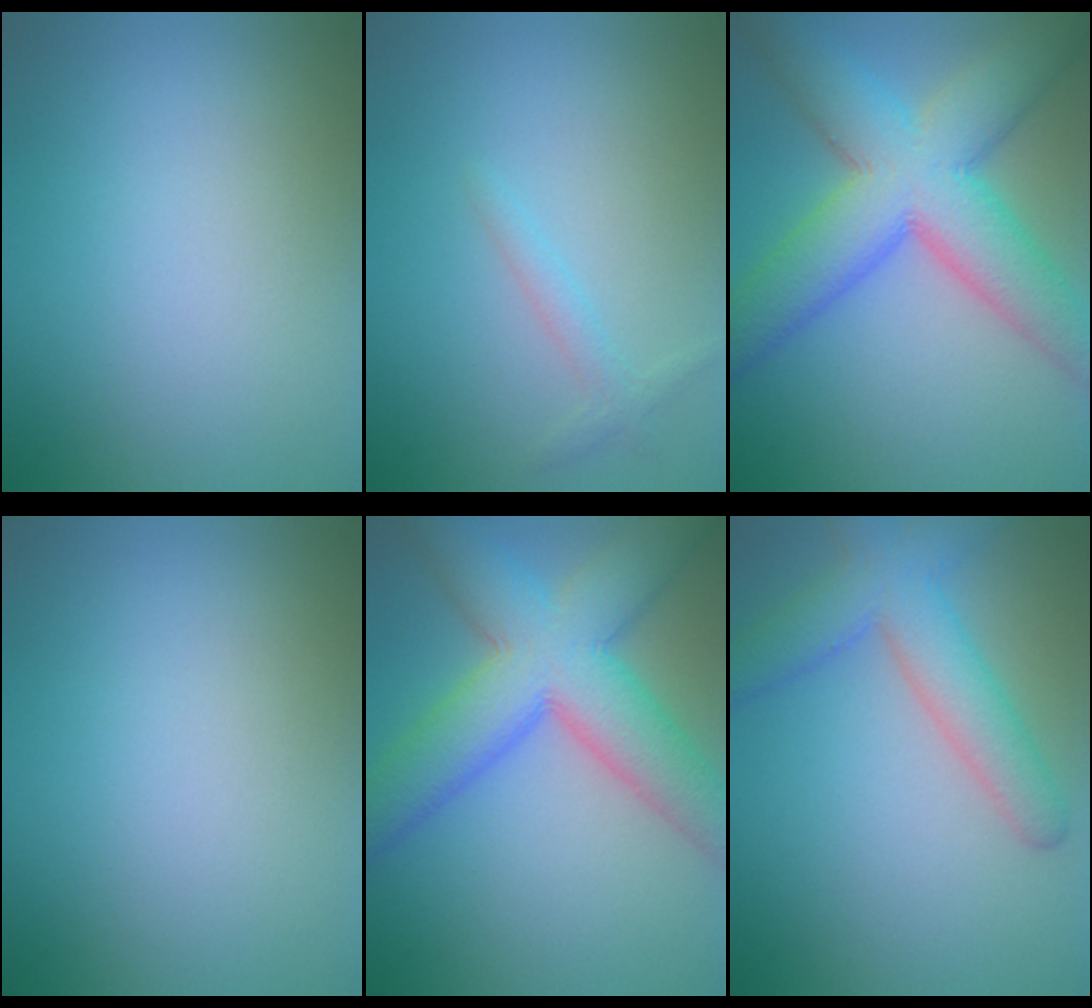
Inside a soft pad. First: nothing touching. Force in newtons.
{"total": 1.4, "press": 1.4, "slide": 0.1}
{"total": 10.7, "press": 10.7, "slide": 0.3}
{"total": 0.0}
{"total": 9.9, "press": 9.9, "slide": 0.4}
{"total": 5.4, "press": 5.4, "slide": 0.2}